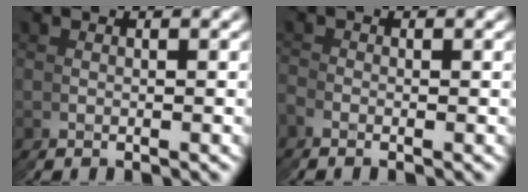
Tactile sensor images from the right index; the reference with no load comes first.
{"total": 2.1, "force": [-1.2, -0.7, -1.6], "torque": [0.025, 0.003, -0.027]}